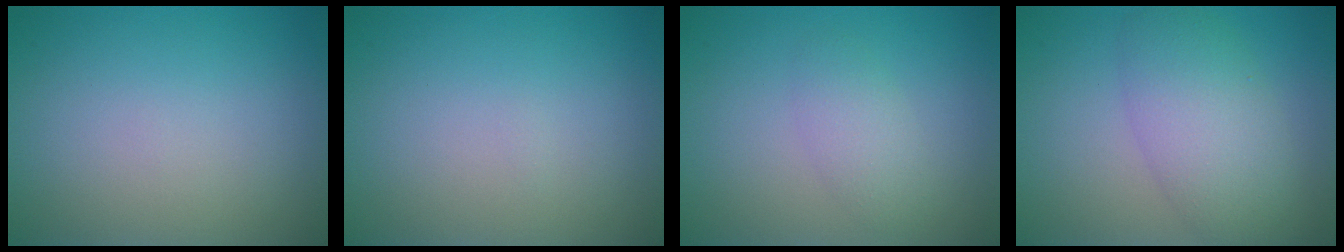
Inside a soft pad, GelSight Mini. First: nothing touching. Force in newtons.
{"total": 0.0}
{"total": 2.1, "press": 2.1, "slide": 0.0}
{"total": 5.5, "press": 5.5, "slide": 0.1}